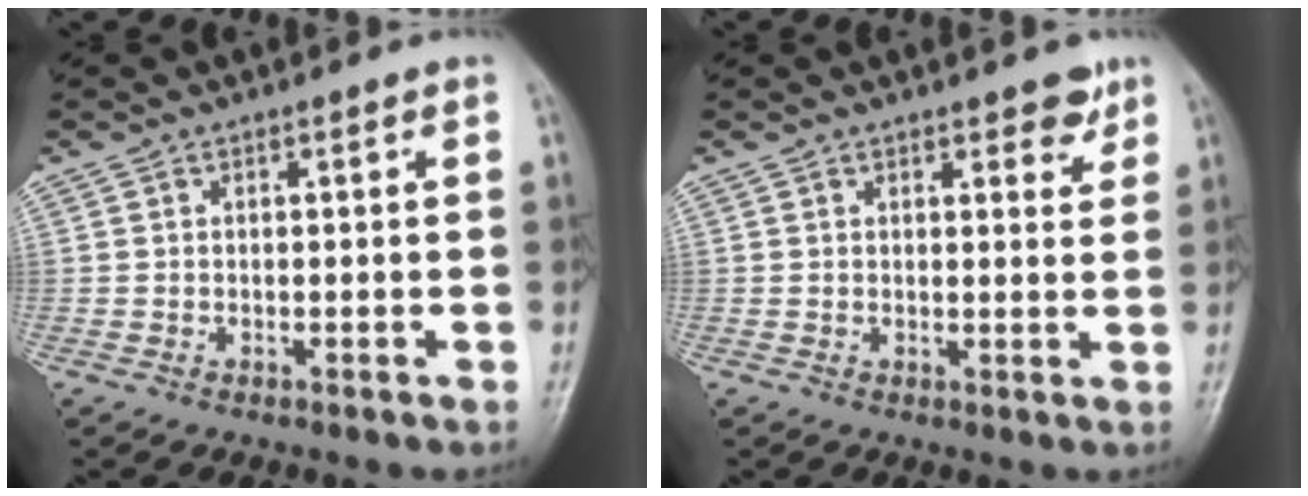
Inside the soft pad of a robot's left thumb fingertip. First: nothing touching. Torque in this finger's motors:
{"motor_torque": [0.23, 0.46, -0.15, -0.18, 0.04]}